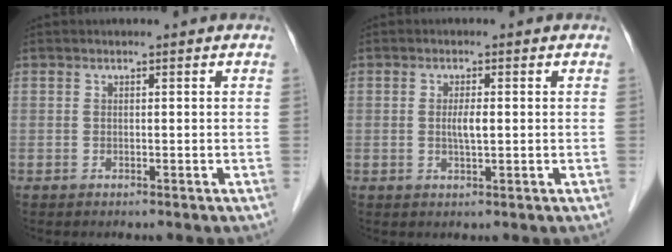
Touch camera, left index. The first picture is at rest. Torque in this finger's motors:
{"motor_torque": [0.23, 0.21, 0.05, 0.02]}